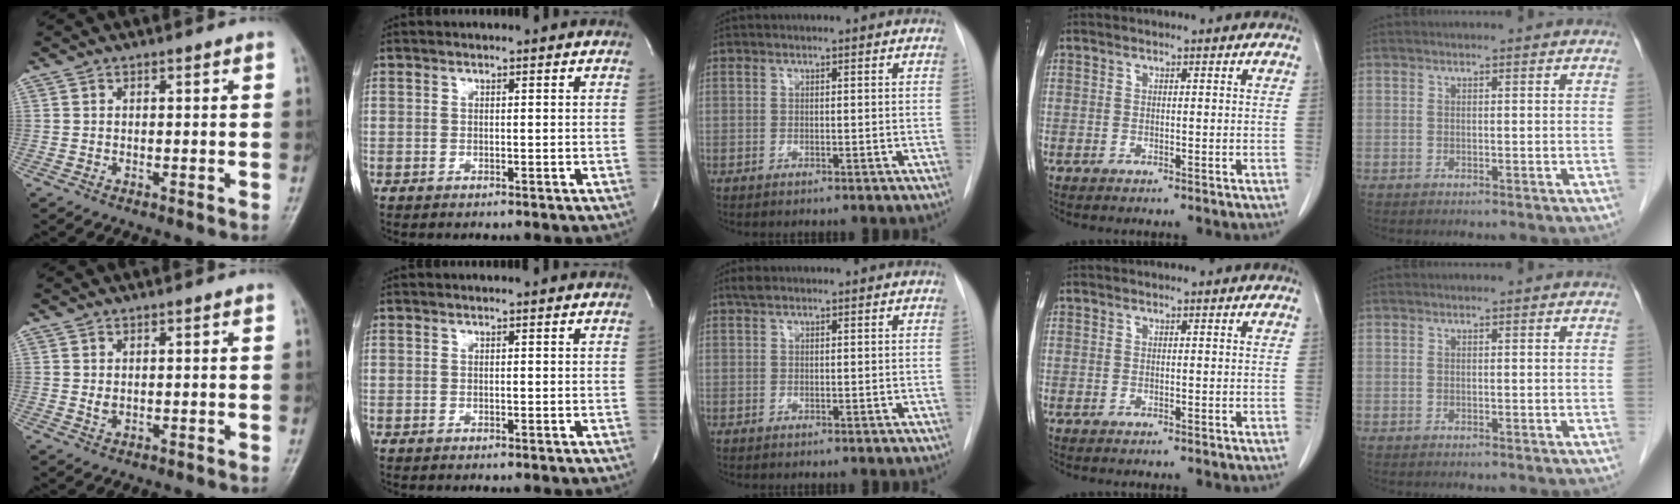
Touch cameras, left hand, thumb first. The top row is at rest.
{"thumb": {"total": 1.5, "force": [0.6, 0.7, 1.2], "torque": [-0.021, -0.004, 0.017]}, "middle": {"total": 1.1, "force": [0.8, 0.5, 0.6], "torque": [-0.013, 0.014, 0.015]}}